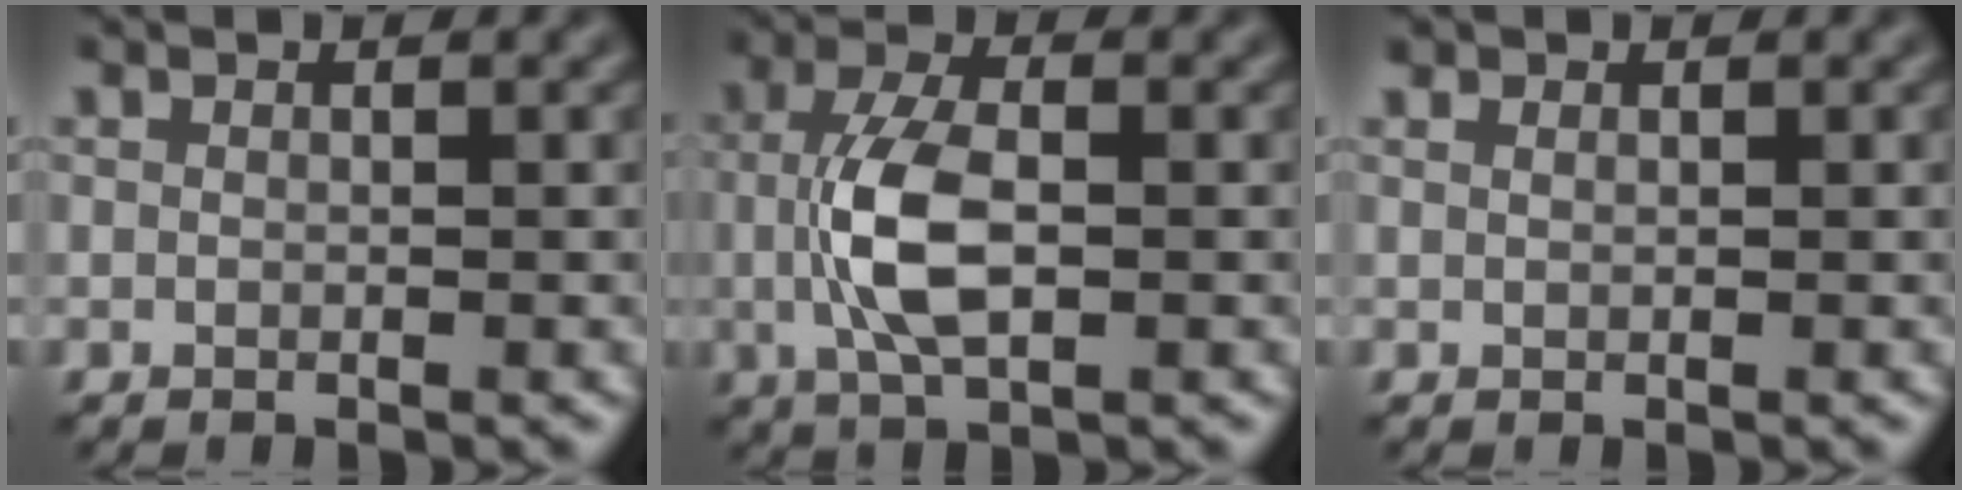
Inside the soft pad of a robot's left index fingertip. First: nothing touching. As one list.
[{"total": 5.5, "force": [-0.5, 2.3, 5.0], "torque": [-0.108, 0.004, -0.011]}, {"total": 0.8, "force": [0.6, 0.2, 0.3], "torque": [-0.007, 0.000, 0.009]}]